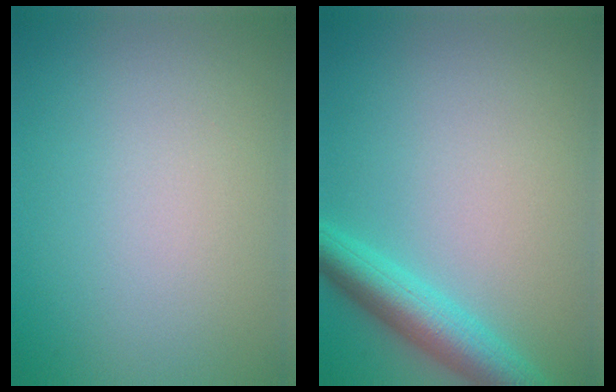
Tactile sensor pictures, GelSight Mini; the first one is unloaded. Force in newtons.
{"total": 4.5, "press": 4.5, "slide": 0.2}